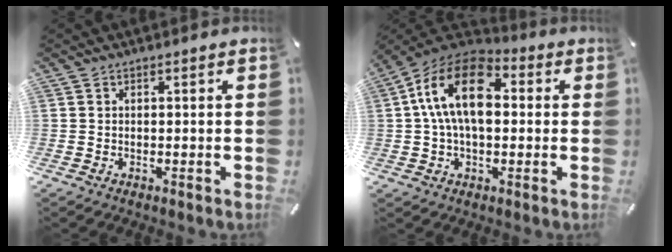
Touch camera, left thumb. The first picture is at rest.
{"total": 15.8, "force": [2.1, 10.0, 12.1], "torque": [-0.242, 0.013, 0.035]}